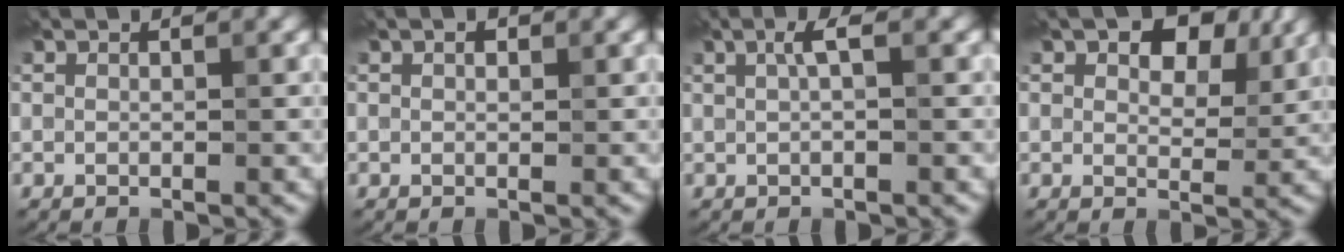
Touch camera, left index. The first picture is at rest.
{"total": 0.6, "force": [0.3, 0.4, 0.4], "torque": [-0.006, 0.000, 0.002]}
{"total": 1.6, "force": [0.4, 0.2, 1.6], "torque": [-0.032, 0.007, 0.006]}
{"total": 6.4, "force": [3.2, 3.4, 4.3], "torque": [-0.062, -0.002, 0.044]}